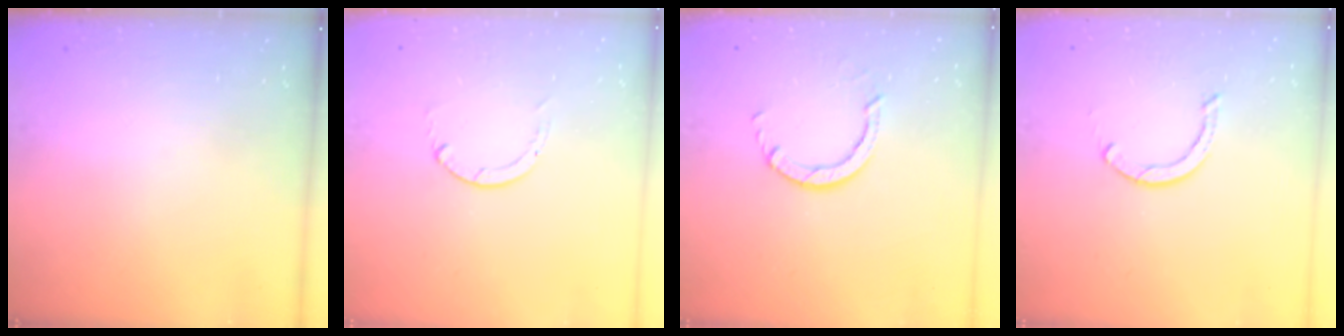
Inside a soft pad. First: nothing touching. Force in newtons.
{"total": 0.0}
{"total": 3.0, "press": 3.0, "slide": 0.4}
{"total": 2.4, "press": 2.4, "slide": 0.0}